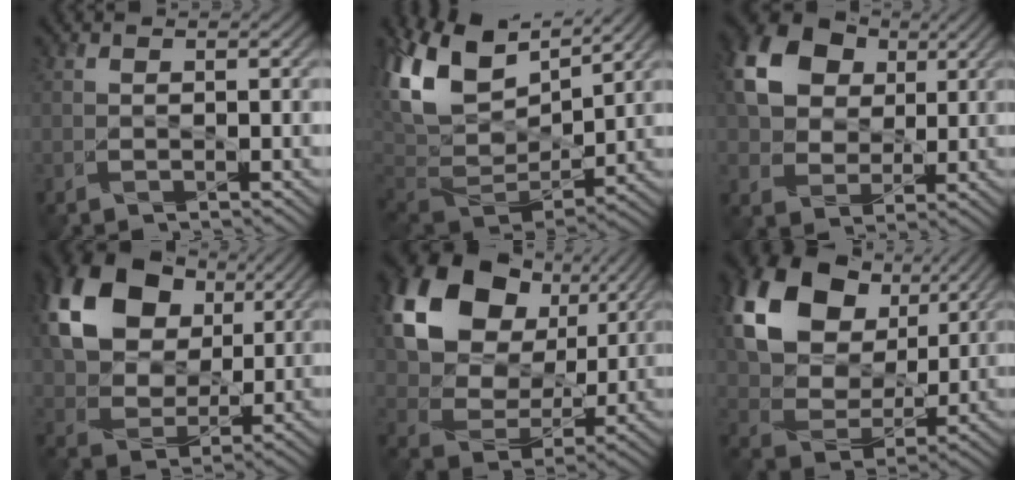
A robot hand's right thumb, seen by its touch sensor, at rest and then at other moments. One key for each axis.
{"total": 13.6, "fx": 5.2, "fy": 8.3, "fz": 9.5, "tx": -0.233, "ty": 0.010, "tz": 0.096}
{"total": 13.4, "fx": 4.1, "fy": 10.3, "fz": 7.5, "tx": -0.199, "ty": 0.036, "tz": 0.078}
{"total": 16.6, "fx": 6.5, "fy": 11.8, "fz": 9.6, "tx": -0.233, "ty": 0.037, "tz": 0.121}
{"total": 20.3, "fx": 7.6, "fy": 15.1, "fz": 11.3, "tx": -0.313, "ty": 0.042, "tz": 0.180}
{"total": 20.1, "fx": 7.9, "fy": 14.9, "fz": 10.9, "tx": -0.300, "ty": 0.044, "tz": 0.184}